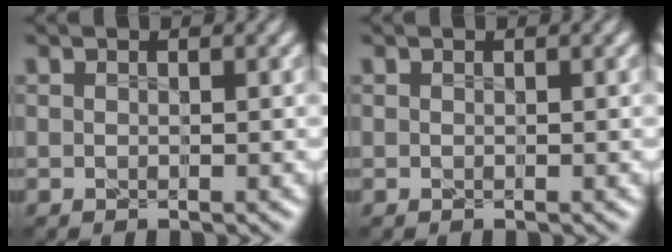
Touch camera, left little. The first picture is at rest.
{"total": 0.0}